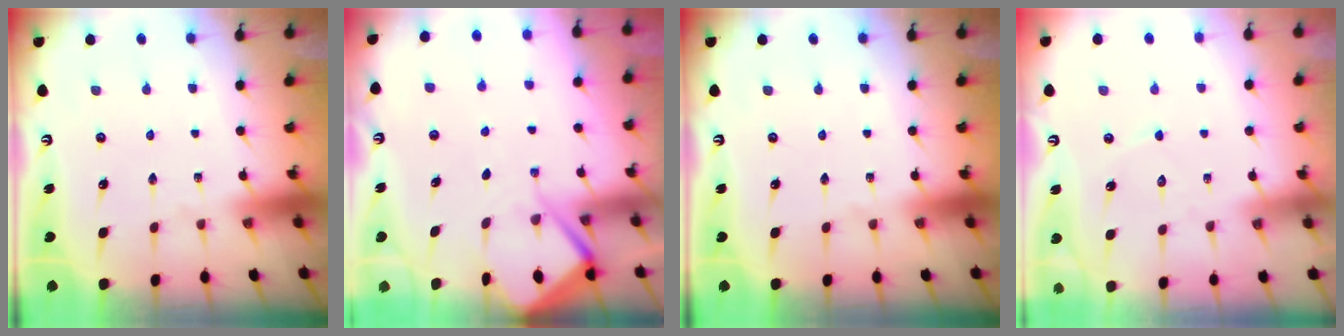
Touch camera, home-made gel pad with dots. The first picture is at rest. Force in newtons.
{"total": 5.6, "press": 5.6, "slide": 0.5}
{"total": 0.0}
{"total": 2.8, "press": 2.8, "slide": 0.2}